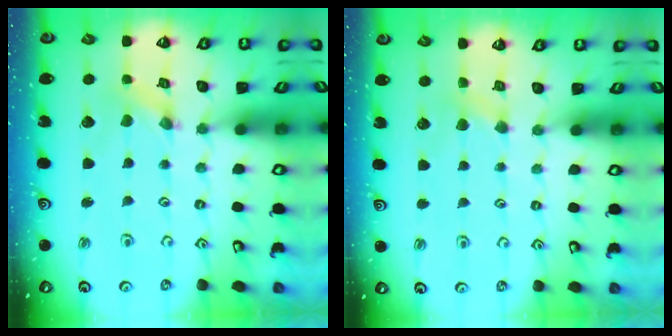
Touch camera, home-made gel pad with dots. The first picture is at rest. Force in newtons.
{"total": 2.5, "press": 2.5, "slide": 0.4}